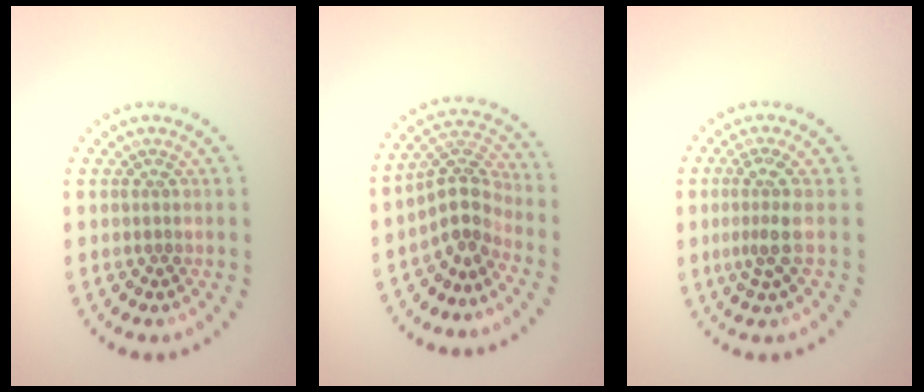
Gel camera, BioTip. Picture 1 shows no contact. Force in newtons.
{"total": 3.5, "press": 2.7, "slide": 2.2}
{"total": 2.6, "press": 1.8, "slide": 1.9}